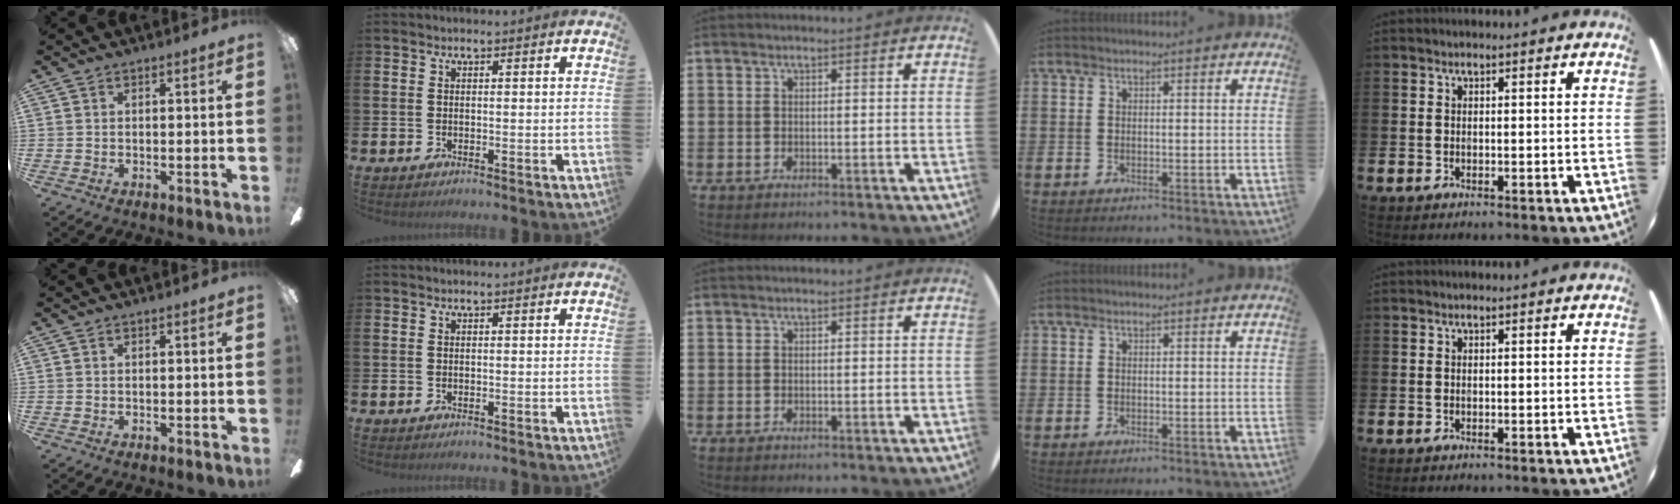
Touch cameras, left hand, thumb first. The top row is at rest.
{}